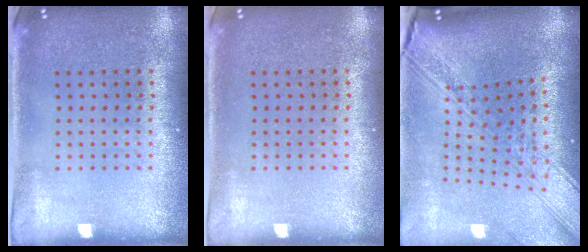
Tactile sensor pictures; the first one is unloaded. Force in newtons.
{"total": 0.0}
{"total": 3.7, "press": 2.7, "slide": 2.6}